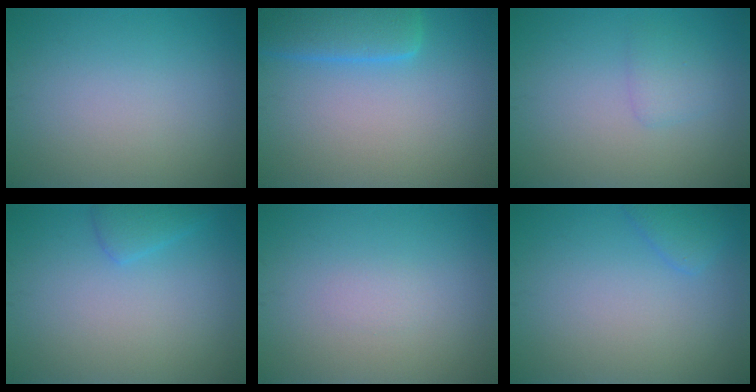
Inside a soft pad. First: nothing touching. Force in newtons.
{"total": 4.4, "press": 4.4, "slide": 0.4}
{"total": 1.5, "press": 1.4, "slide": 0.1}
{"total": 1.7, "press": 1.7, "slide": 0.1}
{"total": 0.6, "press": 0.6, "slide": 0.0}
{"total": 1.6, "press": 1.6, "slide": 0.2}